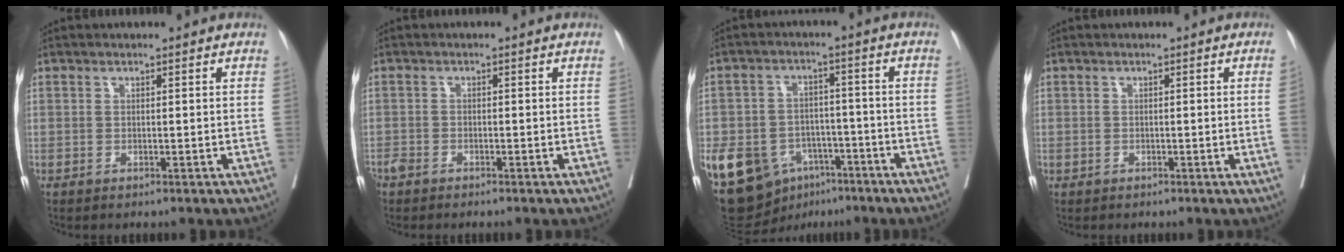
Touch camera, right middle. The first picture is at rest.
{"total": 1.6, "force": [-1.4, 0.5, 0.6], "torque": [-0.013, -0.001, -0.026]}
{"total": 17.9, "force": [-8.6, 12.8, 8.9], "torque": [-0.199, 0.011, -0.128]}
{"total": 1.0, "force": [-0.1, -0.3, 0.9], "torque": [-0.011, 0.001, -0.002]}